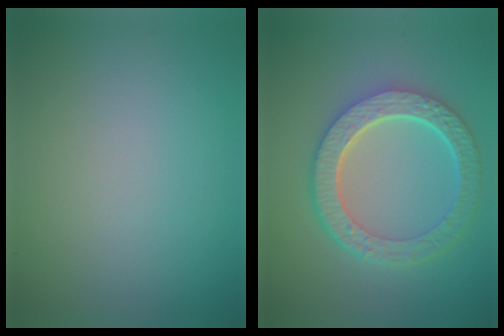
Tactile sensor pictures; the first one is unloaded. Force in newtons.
{"total": 6.8, "press": 5.1, "slide": 4.5}